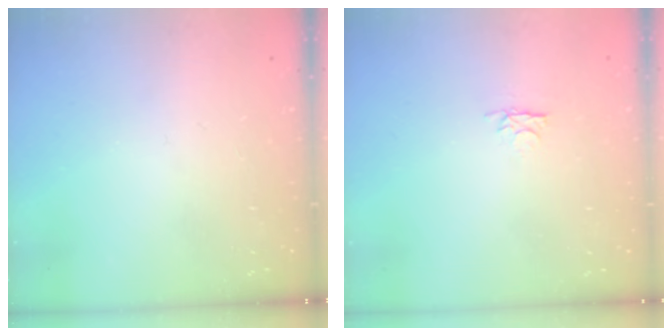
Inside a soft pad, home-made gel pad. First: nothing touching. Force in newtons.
{"total": 2.8, "press": 2.7, "slide": 0.4}